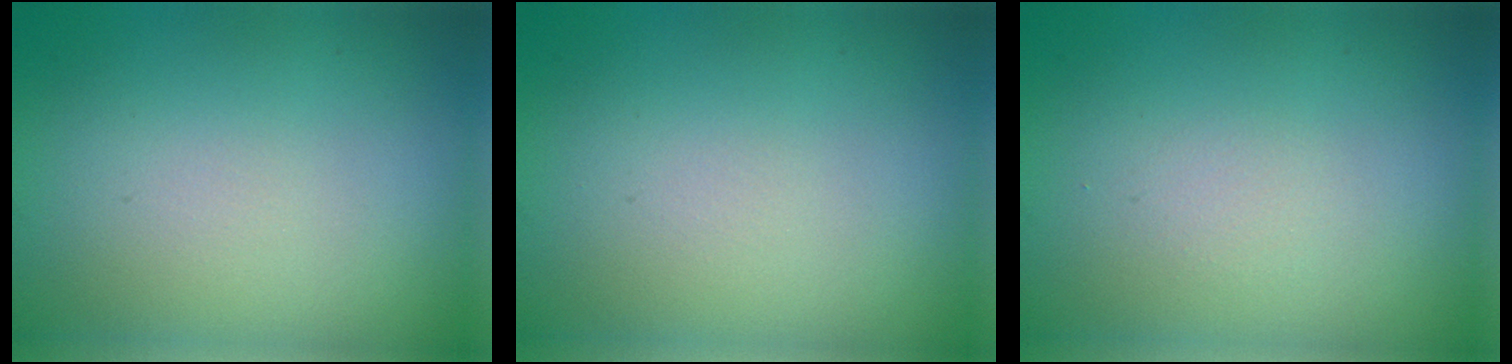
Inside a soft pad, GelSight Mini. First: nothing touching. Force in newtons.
{"total": 0.0}
{"total": 0.6, "press": 0.6, "slide": 0.0}